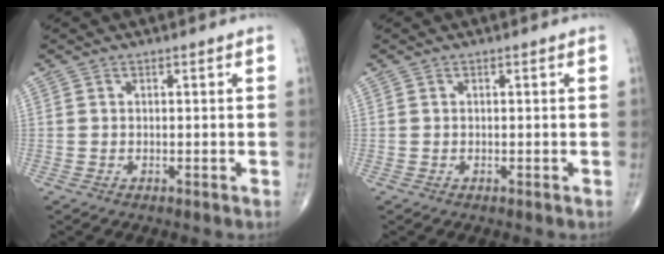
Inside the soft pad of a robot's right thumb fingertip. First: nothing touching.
{"total": 0.0}